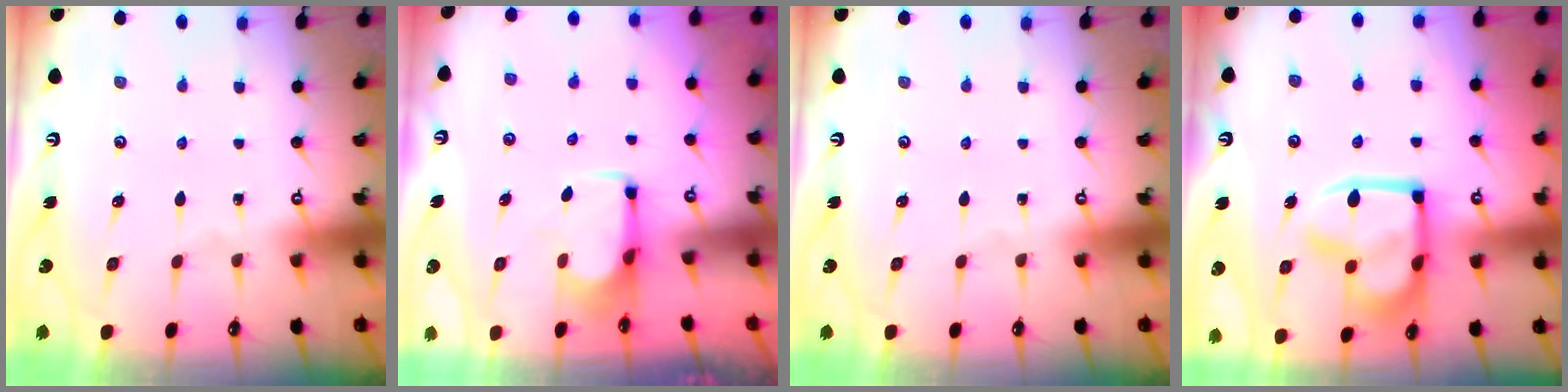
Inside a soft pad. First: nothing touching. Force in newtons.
{"total": 2.4, "press": 2.2, "slide": 1.1}
{"total": 0.0}
{"total": 16.3, "press": 16.2, "slide": 1.9}